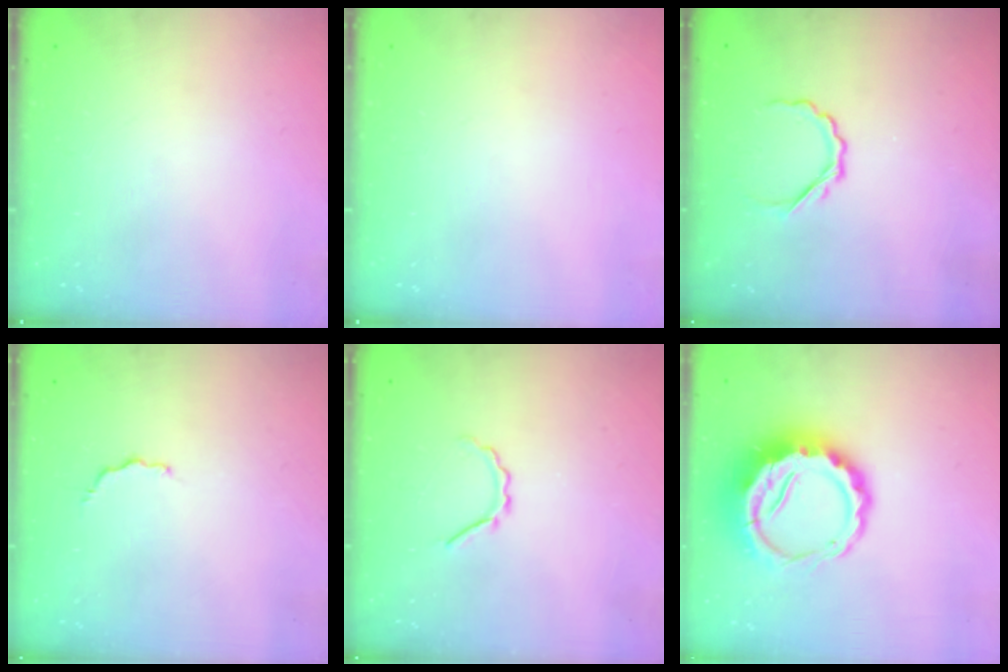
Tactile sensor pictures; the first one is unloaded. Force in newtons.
{"total": 0.0}
{"total": 4.1, "press": 3.9, "slide": 1.1}
{"total": 3.7, "press": 3.7, "slide": 0.8}
{"total": 2.8, "press": 2.7, "slide": 0.8}
{"total": 12.4, "press": 12.0, "slide": 2.8}